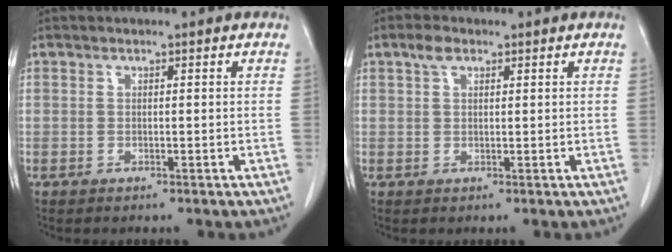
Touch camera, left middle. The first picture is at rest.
{"total": 2.0, "force": [1.2, 1.0, 1.3], "torque": [-0.028, 0.009, 0.023]}